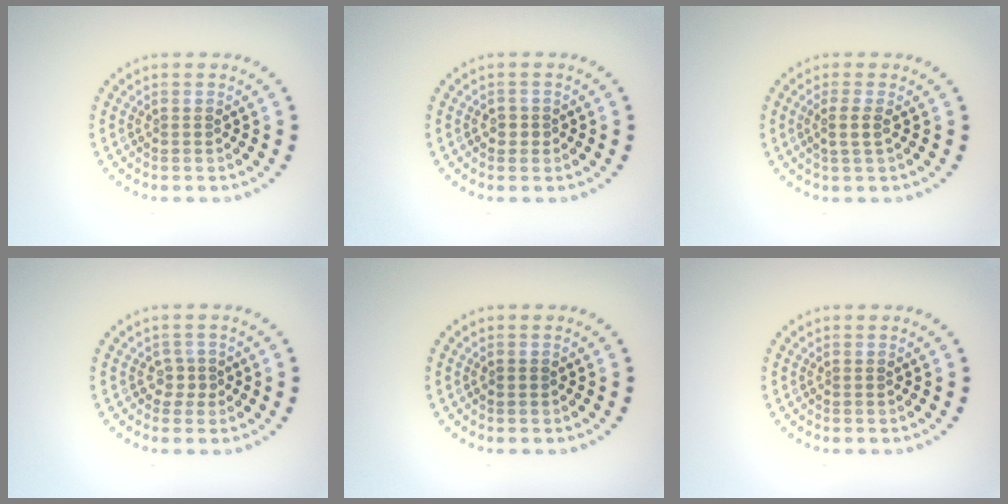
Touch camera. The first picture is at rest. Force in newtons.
{"total": 1.2, "press": 1.0, "slide": 0.6}
{"total": 1.5, "press": 1.3, "slide": 0.8}
{"total": 1.4, "press": 1.0, "slide": 1.0}
{"total": 0.7, "press": 0.7, "slide": 0.1}
{"total": 0.0}